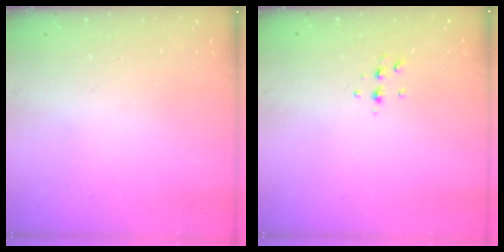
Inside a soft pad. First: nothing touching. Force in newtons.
{"total": 4.7, "press": 4.6, "slide": 1.0}